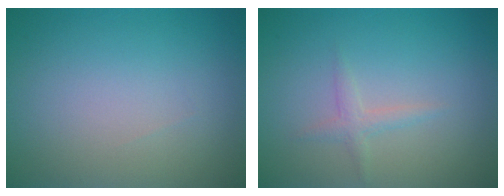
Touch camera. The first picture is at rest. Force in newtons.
{"total": 1.2, "press": 1.2, "slide": 0.0}